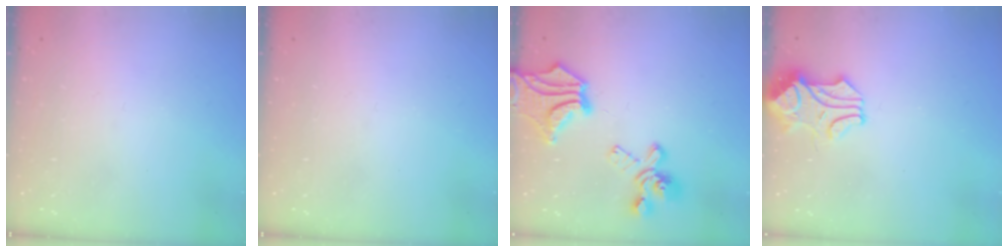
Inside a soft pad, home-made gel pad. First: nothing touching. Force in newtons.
{"total": 0.0}
{"total": 9.6, "press": 9.0, "slide": 3.5}
{"total": 0.5, "press": 0.5, "slide": 0.1}